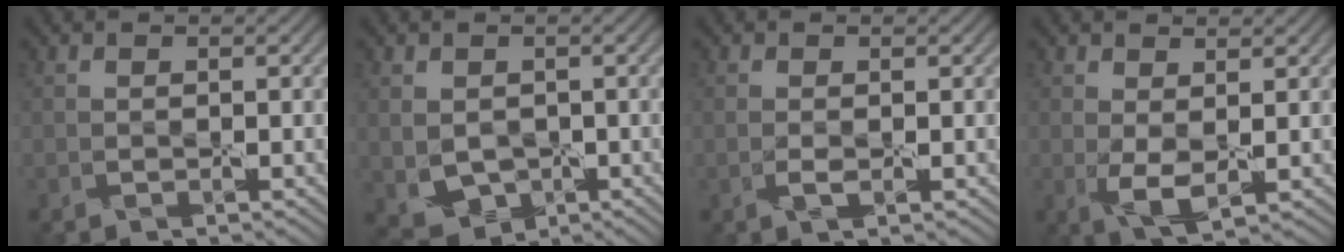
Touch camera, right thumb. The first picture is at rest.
{"total": 4.5, "force": [-0.2, 3.7, 2.6], "torque": [-0.073, -0.020, 0.003]}
{"total": 1.3, "force": [-0.2, 0.5, 1.2], "torque": [-0.030, -0.003, -0.004]}
{"total": 3.1, "force": [0.5, 1.2, 2.9], "torque": [-0.069, -0.006, 0.011]}